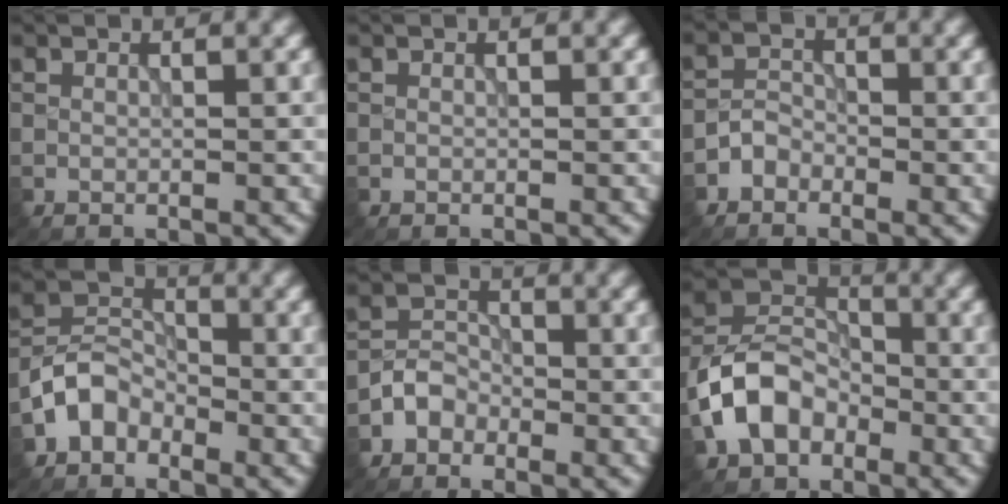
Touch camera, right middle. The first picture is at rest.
{"total": 0.0}
{"total": 1.7, "force": [-1.3, 1.1, 0.4], "torque": [-0.002, 0.010, -0.028]}
{"total": 3.6, "force": [-2.2, 2.5, 1.4], "torque": [-0.025, 0.012, -0.053]}
{"total": 2.3, "force": [-1.5, 1.7, 0.6], "torque": [-0.005, 0.012, -0.035]}
{"total": 7.0, "force": [-2.7, 5.0, 4.1], "torque": [-0.083, 0.009, -0.064]}